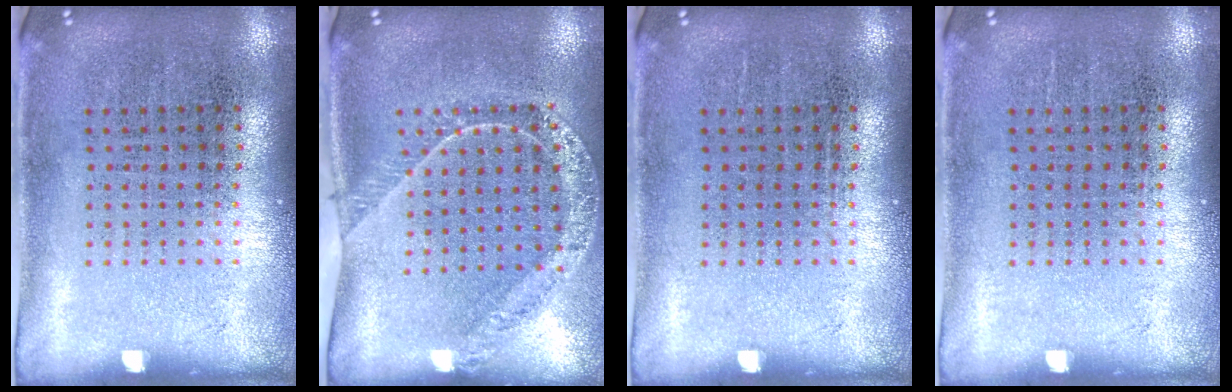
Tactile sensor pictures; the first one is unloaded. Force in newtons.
{"total": 1.4, "press": 1.4, "slide": 0.0}
{"total": 0.0}
{"total": 0.0}